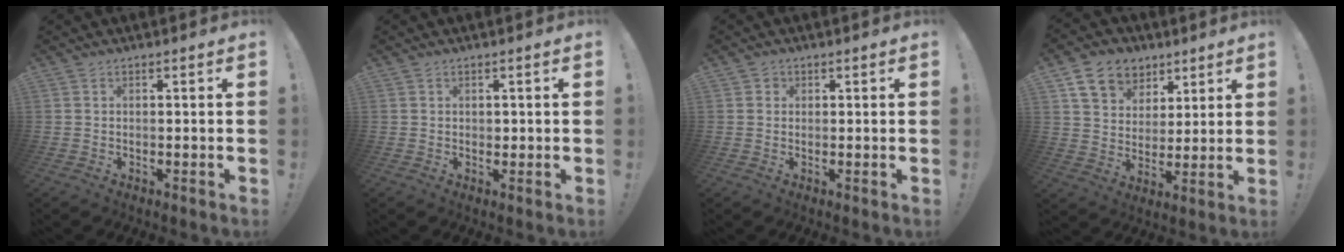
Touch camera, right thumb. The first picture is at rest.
{"total": 1.0, "force": [0.3, 0.9, 0.2], "torque": [0.001, 0.000, 0.004]}
{"total": 1.4, "force": [0.5, 1.3, 0.3], "torque": [-0.004, 0.002, 0.008]}
{"total": 12.5, "force": [7.0, 9.4, 4.5], "torque": [-0.067, -0.037, 0.139]}